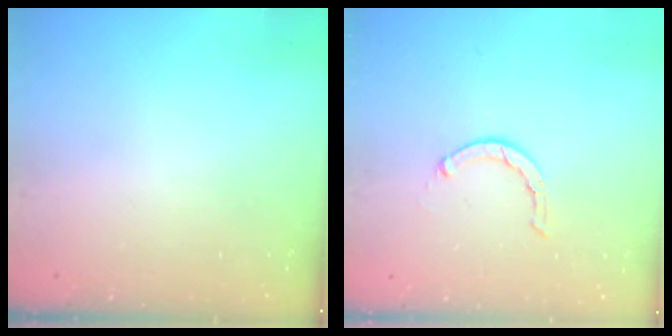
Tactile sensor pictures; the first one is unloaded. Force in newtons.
{"total": 1.2, "press": 1.2, "slide": 0.2}